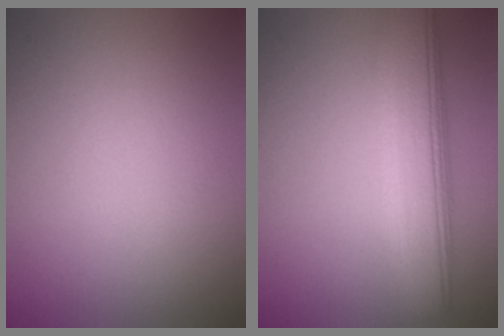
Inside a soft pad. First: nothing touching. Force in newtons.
{"total": 7.2, "press": 7.2, "slide": 0.3}